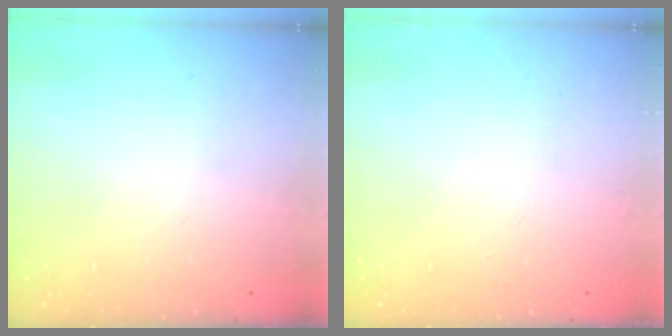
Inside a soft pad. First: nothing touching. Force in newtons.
{"total": 0.0}